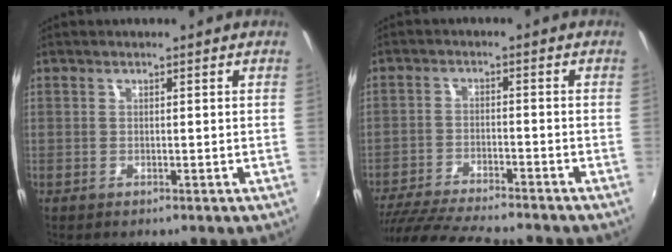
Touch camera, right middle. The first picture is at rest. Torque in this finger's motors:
{"motor_torque": [1.07, -1.07, 0.22, 0.08]}